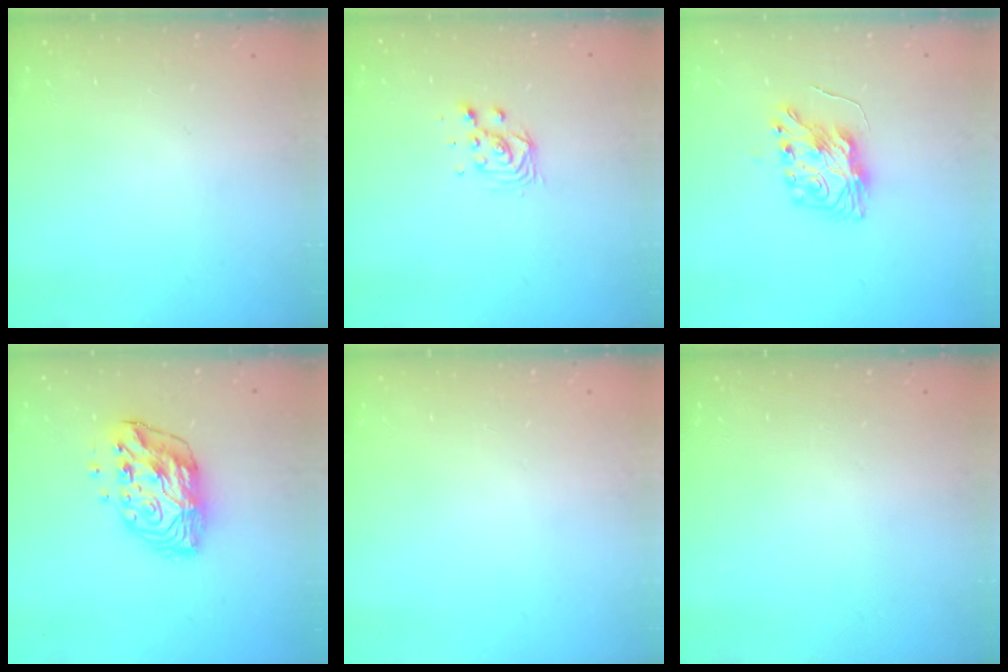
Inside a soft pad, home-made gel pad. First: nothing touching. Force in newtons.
{"total": 4.9, "press": 4.9, "slide": 0.4}
{"total": 8.5, "press": 8.4, "slide": 0.4}
{"total": 13.2, "press": 13.2, "slide": 1.1}
{"total": 0.0}
{"total": 0.0}